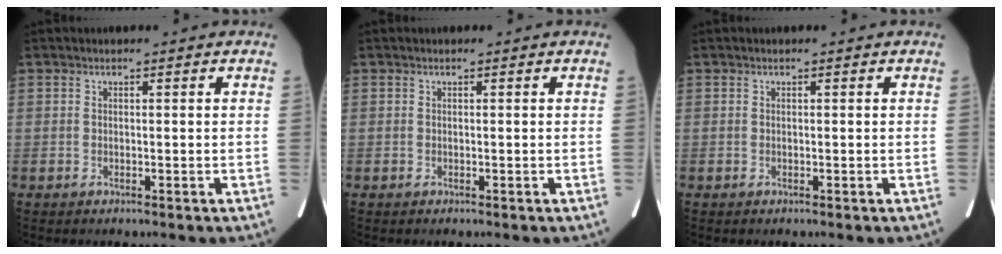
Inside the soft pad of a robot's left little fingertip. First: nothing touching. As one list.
[{"total": 0.0}, {"total": 0.0}]